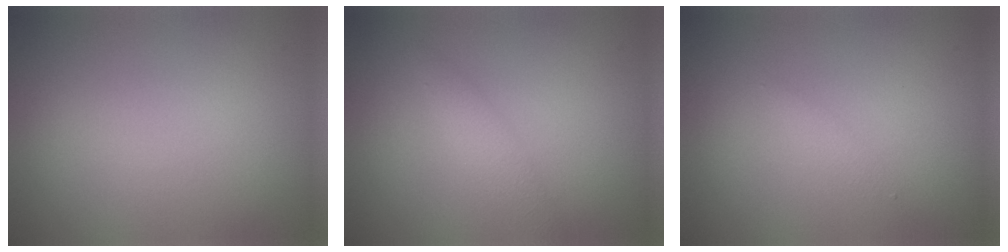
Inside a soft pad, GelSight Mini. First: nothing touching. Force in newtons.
{"total": 1.7, "press": 1.7, "slide": 0.1}
{"total": 0.8, "press": 0.8, "slide": 0.1}